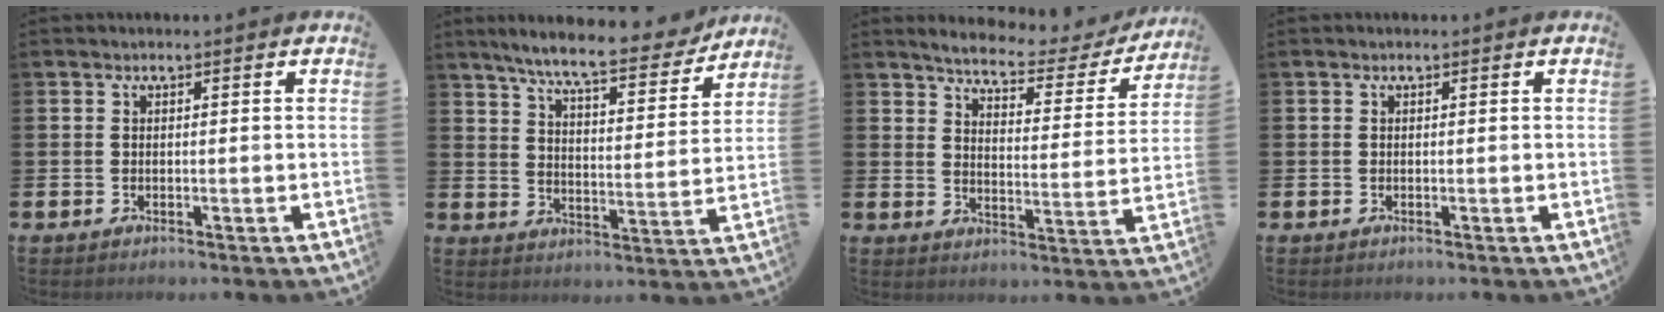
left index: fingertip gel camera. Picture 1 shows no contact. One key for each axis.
{"total": 8.3, "fx": 7.5, "fy": 0.9, "fz": 3.6, "tx": -0.089, "ty": -0.046, "tz": 0.125}
{"total": 5.3, "fx": 4.9, "fy": 1.0, "fz": 1.8, "tx": -0.053, "ty": -0.038, "tz": 0.076}
{"total": 0.0}